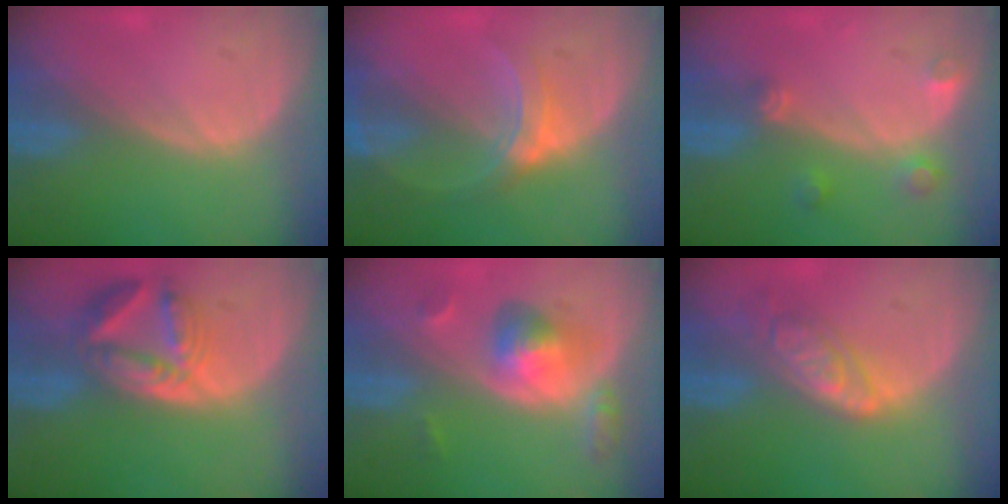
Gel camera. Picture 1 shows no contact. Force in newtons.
{"total": 5.9, "press": 5.7, "slide": 1.6}
{"total": 3.2, "press": 2.9, "slide": 1.2}
{"total": 8.2, "press": 7.3, "slide": 3.8}
{"total": 6.0, "press": 5.7, "slide": 1.9}
{"total": 6.3, "press": 5.6, "slide": 3.0}